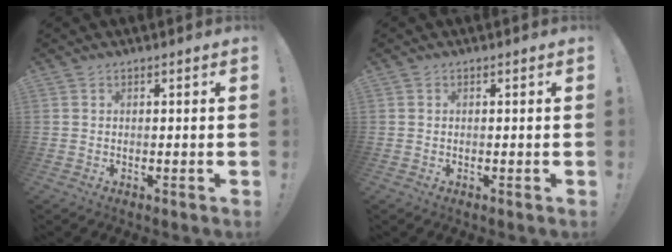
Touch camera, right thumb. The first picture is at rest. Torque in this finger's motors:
{"motor_torque": [-0.33, -0.21, -0.01, 0.24, -0.01]}